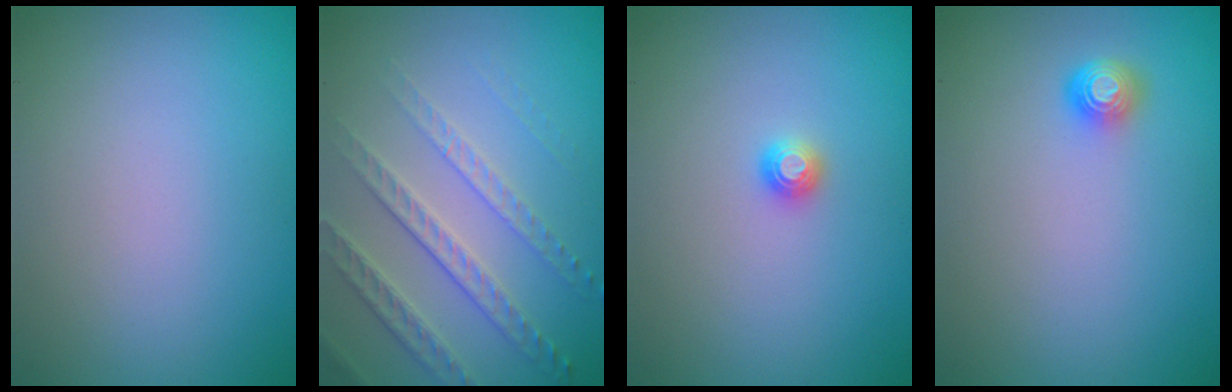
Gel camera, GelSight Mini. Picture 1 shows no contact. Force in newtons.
{"total": 3.5, "press": 3.1, "slide": 1.6}
{"total": 1.1, "press": 1.1, "slide": 0.1}
{"total": 1.6, "press": 1.3, "slide": 0.9}